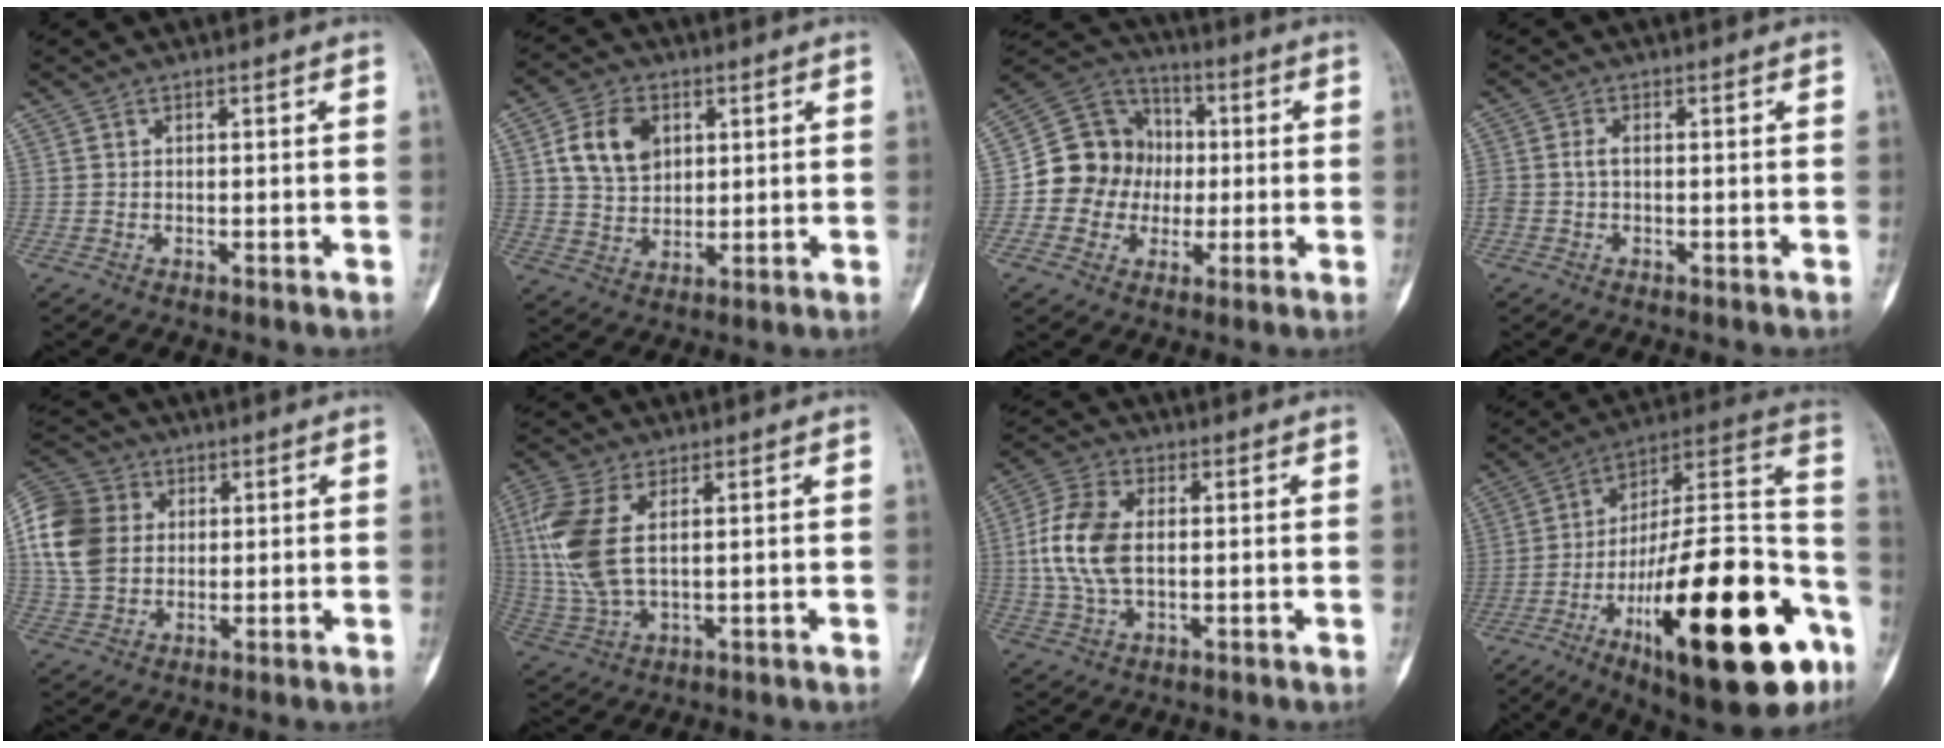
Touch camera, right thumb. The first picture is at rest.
{"total": 9.7, "force": [3.0, 7.0, 6.0], "torque": [-0.091, -0.007, 0.059]}
{"total": 13.7, "force": [-0.8, 12.7, 5.1], "torque": [-0.044, 0.032, -0.018]}
{"total": 2.2, "force": [-0.2, 1.4, 1.8], "torque": [-0.048, 0.005, -0.006]}
{"total": 13.8, "force": [2.2, 11.1, 7.9], "torque": [-0.151, 0.008, 0.036]}
{"total": 12.2, "force": [2.5, 5.9, 10.4], "torque": [-0.259, 0.000, 0.055]}
{"total": 11.1, "force": [0.5, 6.5, 8.9], "torque": [-0.198, 0.009, 0.009]}
{"total": 34.7, "force": [-13.9, 11.3, 29.6], "torque": [-0.398, 0.063, -0.211]}